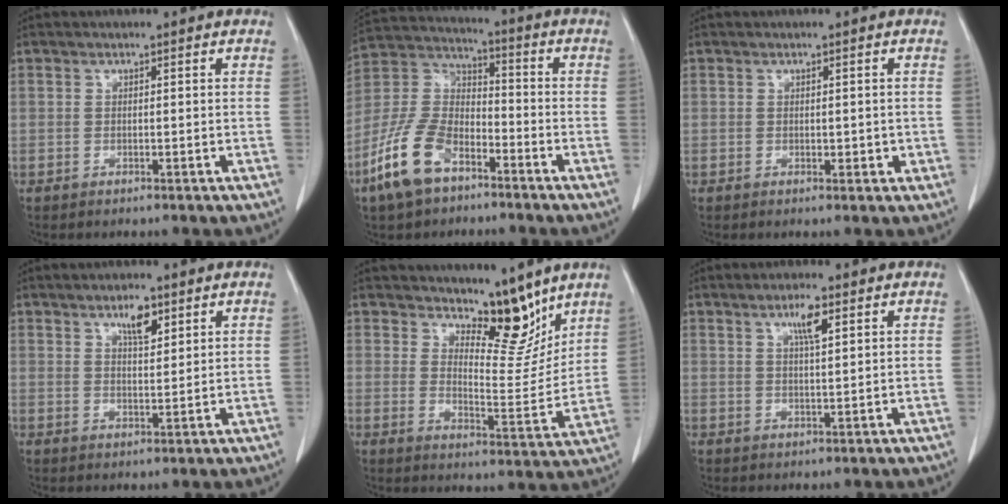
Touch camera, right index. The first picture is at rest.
{"total": 12.8, "force": [-7.5, 6.4, 8.0], "torque": [-0.188, 0.002, -0.150]}
{"total": 1.7, "force": [-0.1, 1.1, 1.3], "torque": [-0.013, 0.001, 0.002]}
{"total": 4.1, "force": [2.5, 1.3, 3.0], "torque": [-0.052, -0.001, 0.044]}
{"total": 9.4, "force": [7.7, 3.0, 4.5], "torque": [-0.057, -0.020, 0.126]}
{"total": 3.9, "force": [2.1, 0.5, 3.3], "torque": [-0.059, 0.000, 0.036]}